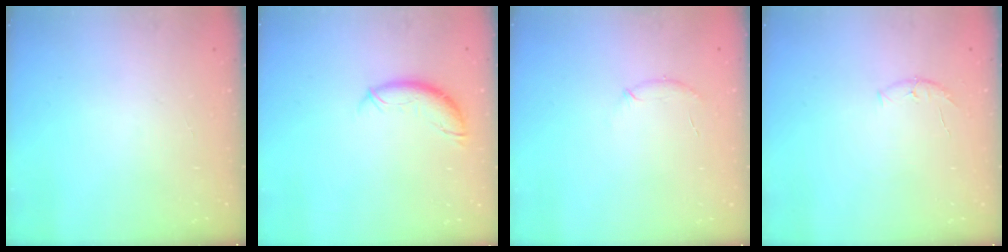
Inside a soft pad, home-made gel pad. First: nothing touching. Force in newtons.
{"total": 8.2, "press": 8.2, "slide": 0.7}
{"total": 6.1, "press": 5.9, "slide": 1.4}
{"total": 5.6, "press": 5.5, "slide": 1.1}